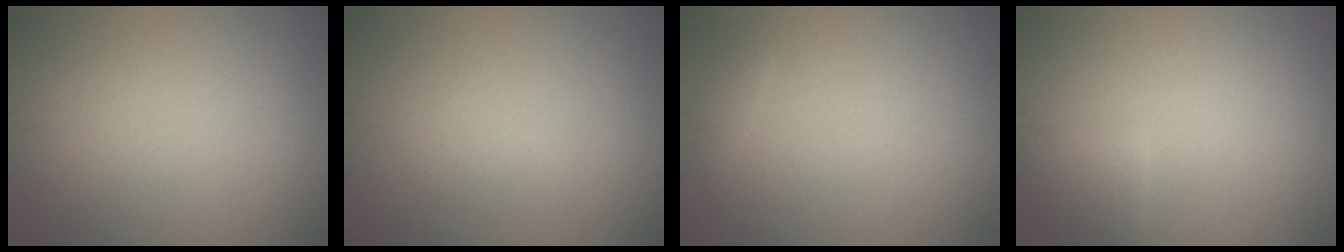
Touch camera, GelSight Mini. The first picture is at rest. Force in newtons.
{"total": 1.3, "press": 1.3, "slide": 0.2}
{"total": 0.6, "press": 0.6, "slide": 0.1}
{"total": 1.9, "press": 1.9, "slide": 0.1}